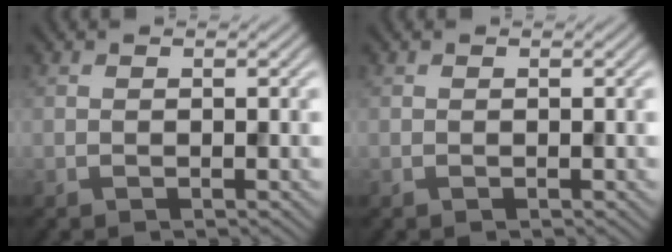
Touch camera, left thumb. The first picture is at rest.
{"total": 0.0}